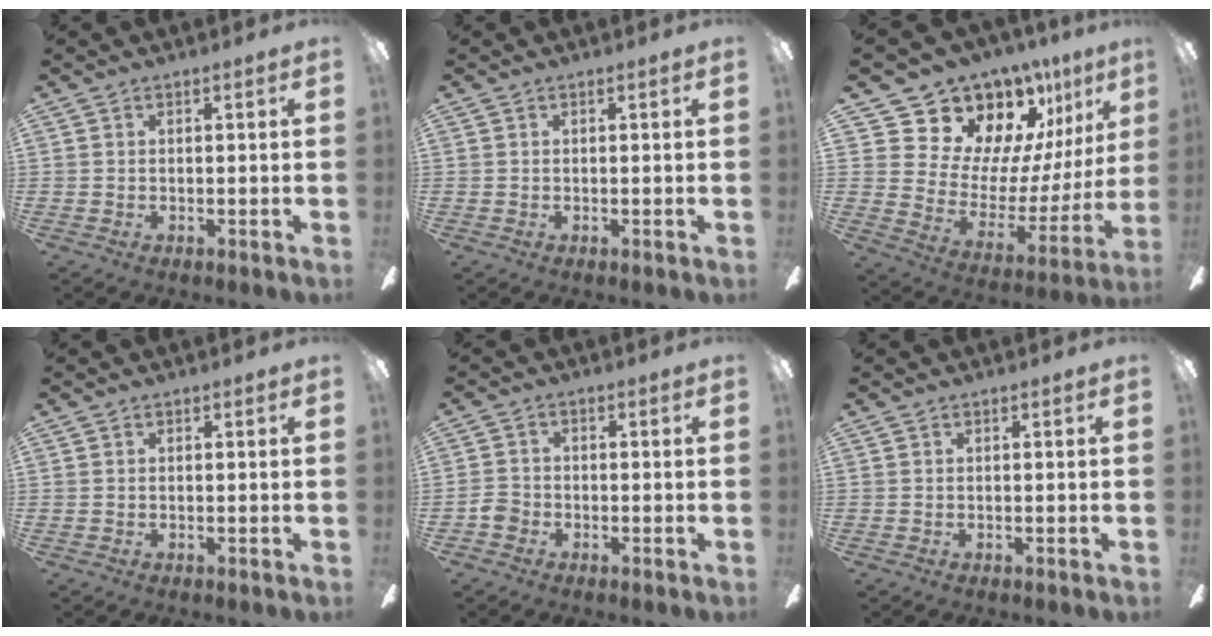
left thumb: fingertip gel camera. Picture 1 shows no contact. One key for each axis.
{"total": 0.0}
{"total": 17.6, "fx": 14.8, "fy": 8.5, "fz": 4.2, "tx": -0.086, "ty": -0.133, "tz": 0.286}
{"total": 0.0}
{"total": 3.1, "fx": -1.8, "fy": 2.3, "fz": 0.9, "tx": -0.011, "ty": 0.009, "tz": -0.031}
{"total": 0.0}